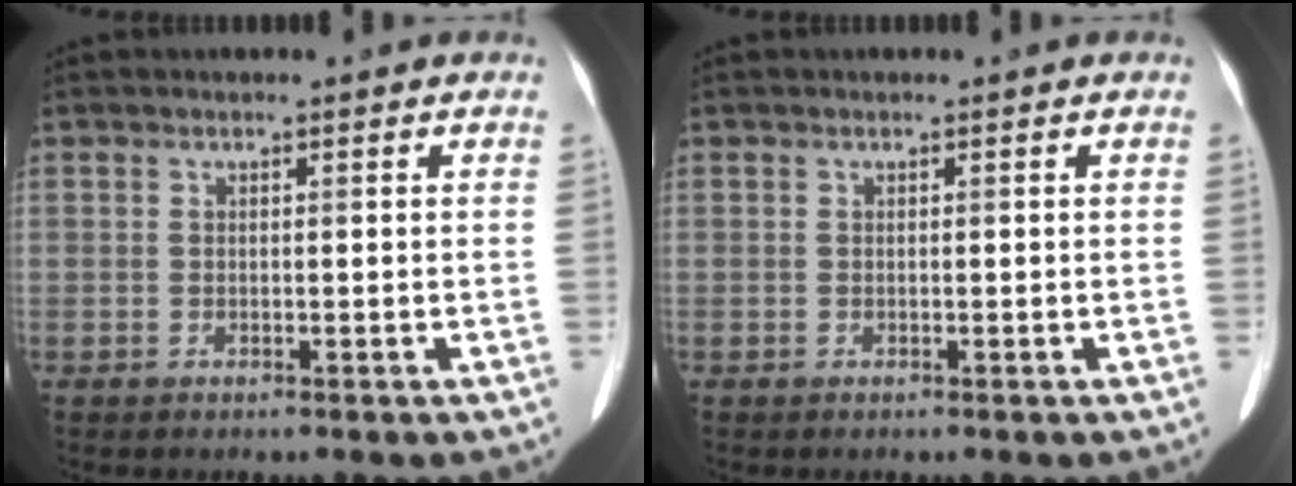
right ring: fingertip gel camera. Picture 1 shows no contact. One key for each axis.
{"total": 0.0}